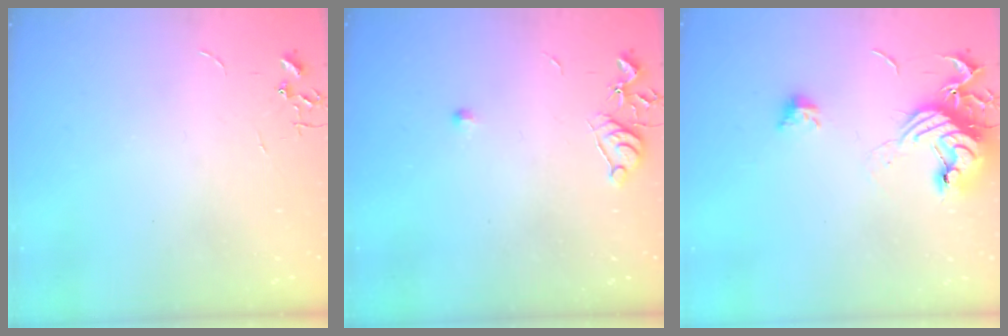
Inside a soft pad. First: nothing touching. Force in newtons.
{"total": 6.2, "press": 6.2, "slide": 0.8}
{"total": 14.4, "press": 14.4, "slide": 0.8}